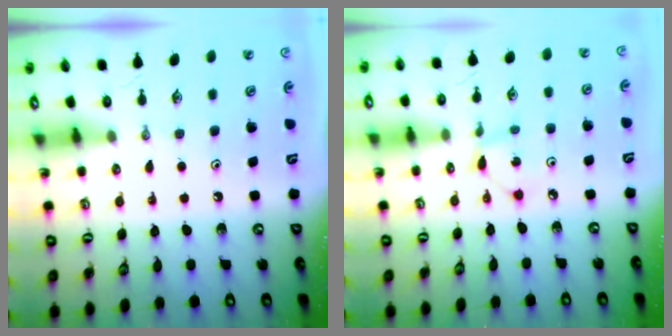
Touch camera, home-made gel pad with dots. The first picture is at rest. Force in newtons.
{"total": 2.5, "press": 2.5, "slide": 0.1}